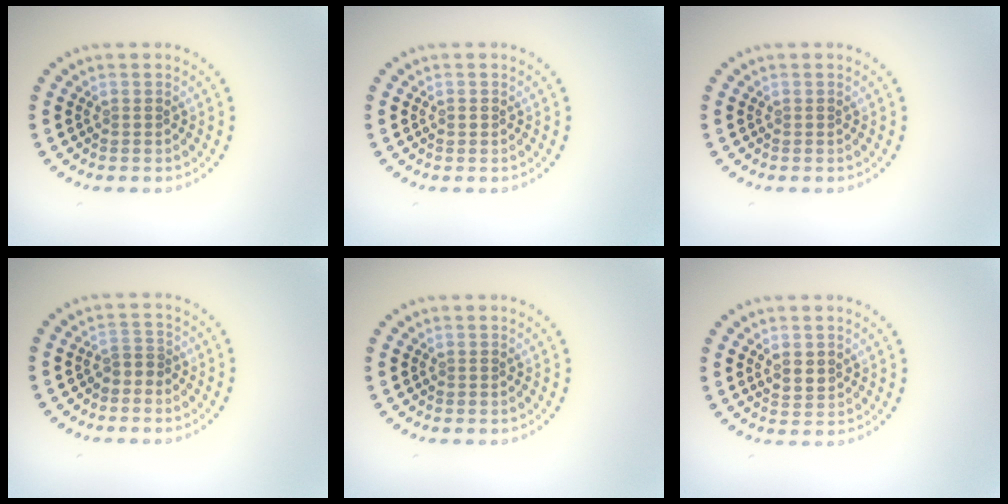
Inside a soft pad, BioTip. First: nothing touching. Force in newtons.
{"total": 0.6, "press": 0.6, "slide": 0.1}
{"total": 0.0}
{"total": 1.3, "press": 1.0, "slide": 0.8}
{"total": 0.0}
{"total": 1.7, "press": 1.5, "slide": 0.8}